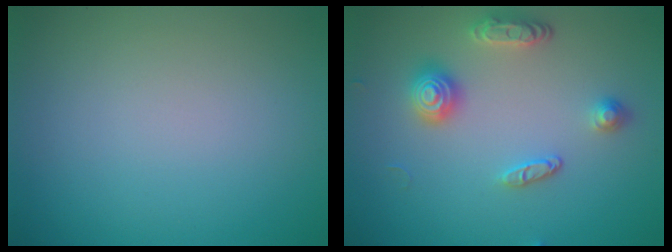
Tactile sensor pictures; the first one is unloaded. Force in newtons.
{"total": 3.1, "press": 2.9, "slide": 1.2}